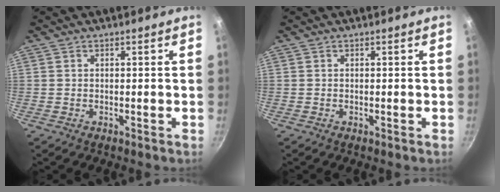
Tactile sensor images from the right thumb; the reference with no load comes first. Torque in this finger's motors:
{"motor_torque": [0.00, 0.00, -0.01, 0.00, 0.00]}